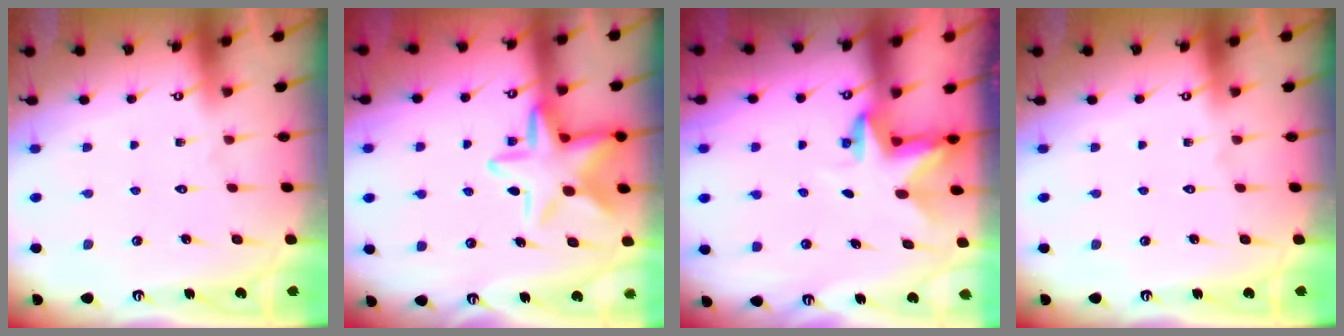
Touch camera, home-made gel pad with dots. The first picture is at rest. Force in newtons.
{"total": 14.2, "press": 14.1, "slide": 1.6}
{"total": 2.9, "press": 2.9, "slide": 0.1}
{"total": 0.0}